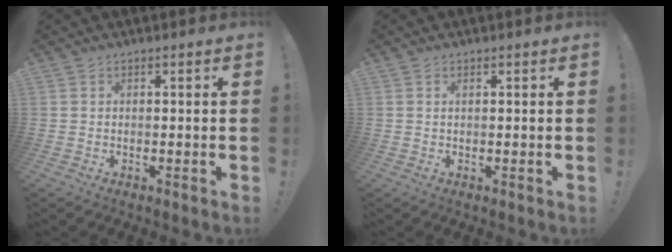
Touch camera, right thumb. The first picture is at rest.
{"total": 1.0, "force": [0.5, 0.1, 0.8], "torque": [-0.010, -0.003, 0.007]}